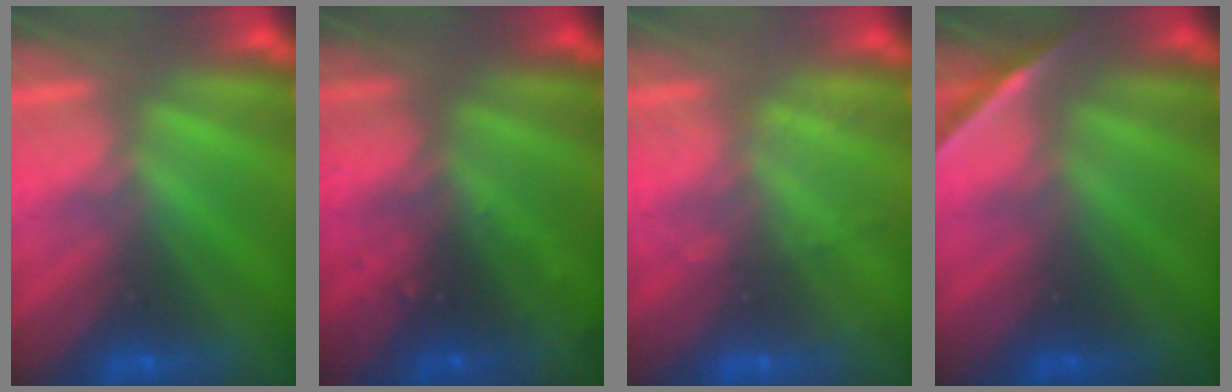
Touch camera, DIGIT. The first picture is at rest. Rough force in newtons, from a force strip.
{"total": 8.2}
{"total": 2.0}
{"total": 1.6}